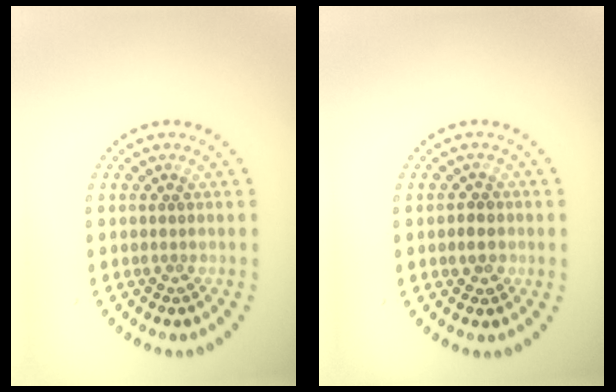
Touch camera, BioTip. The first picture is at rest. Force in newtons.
{"total": 1.3, "press": 1.2, "slide": 0.4}